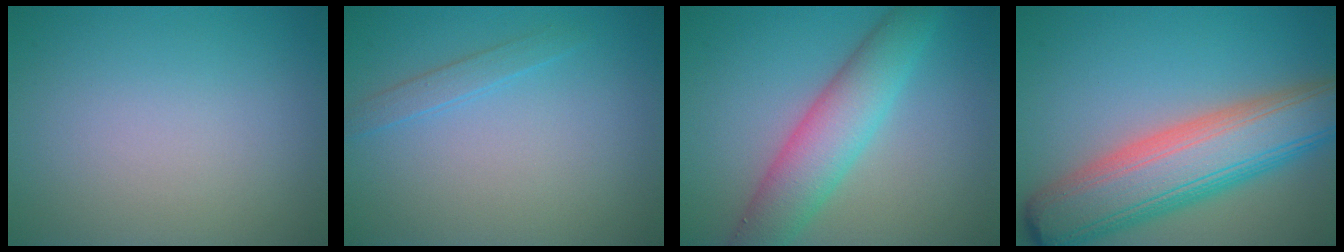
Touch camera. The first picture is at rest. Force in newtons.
{"total": 1.3, "press": 1.3, "slide": 0.1}
{"total": 5.9, "press": 5.9, "slide": 0.0}
{"total": 10.2, "press": 10.2, "slide": 0.5}